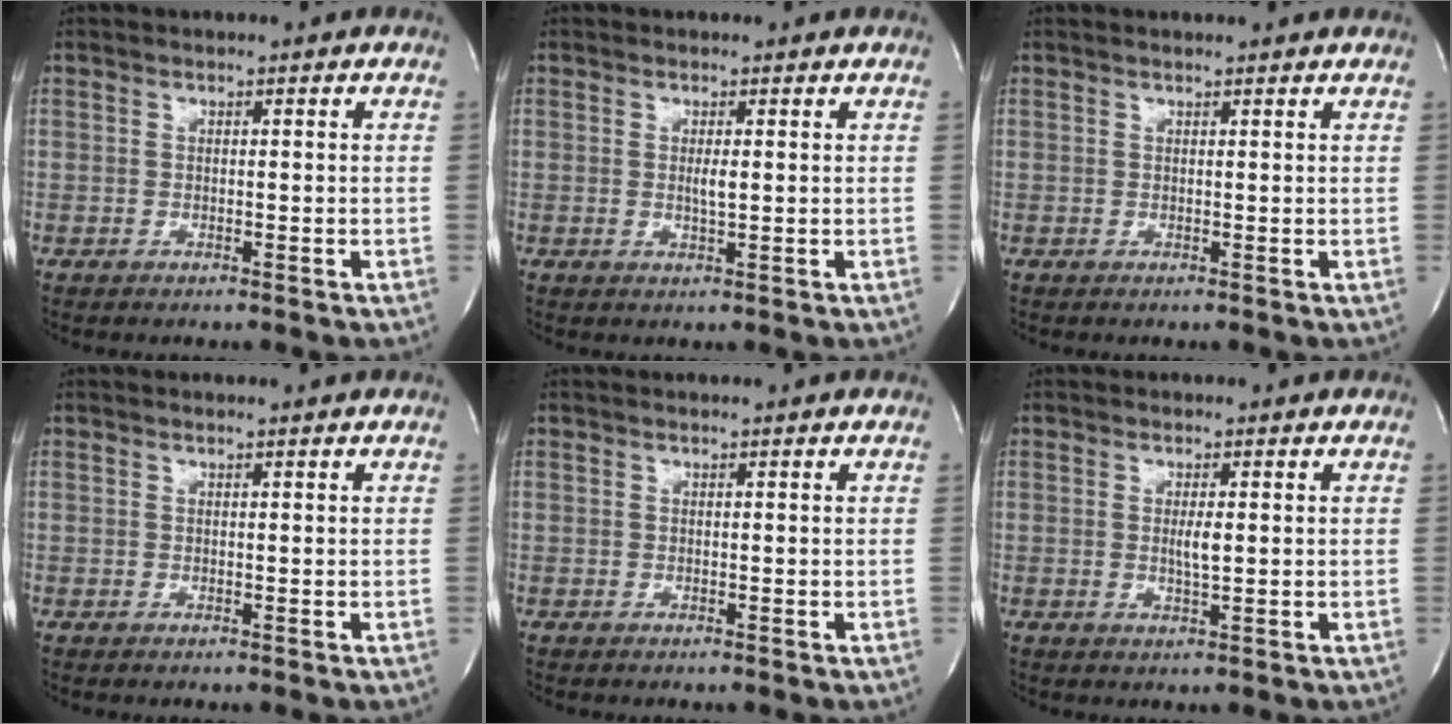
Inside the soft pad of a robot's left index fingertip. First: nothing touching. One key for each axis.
{"total": 1.6, "fx": 0.2, "fy": 0.2, "fz": 1.6, "tx": -0.033, "ty": -0.004, "tz": 0.003}
{"total": 3.3, "fx": 3.2, "fy": 0.2, "fz": 0.9, "tx": -0.015, "ty": 0.012, "tz": 0.030}
{"total": 1.3, "fx": 1.2, "fy": -0.1, "fz": 0.3, "tx": -0.010, "ty": 0.003, "tz": 0.015}
{"total": 1.6, "fx": 1.6, "fy": 0.2, "fz": 0.3, "tx": -0.014, "ty": 0.011, "tz": 0.012}
{"total": 2.0, "fx": 0.2, "fy": 0.2, "fz": 2.0, "tx": -0.039, "ty": -0.004, "tz": 0.004}